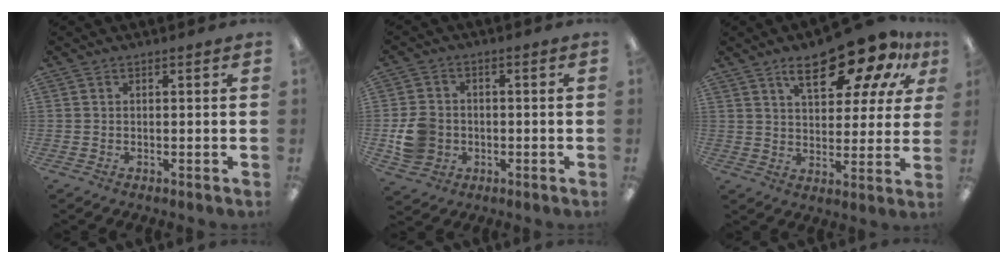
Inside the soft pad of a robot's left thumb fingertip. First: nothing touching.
{"total": 7.9, "force": [-1.4, 7.0, 3.3], "torque": [-0.073, 0.019, -0.020]}
{"total": 17.7, "force": [11.4, 7.2, 11.5], "torque": [-0.170, -0.057, 0.188]}